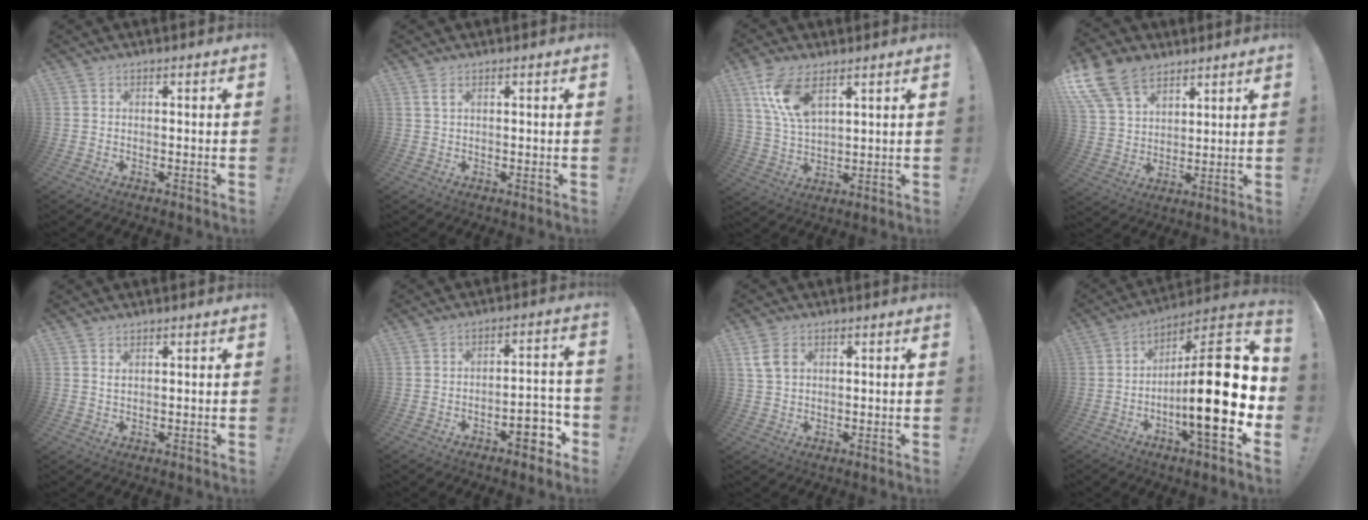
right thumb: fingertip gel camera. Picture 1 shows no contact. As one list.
[{"total": 1.6, "force": [0.8, 0.3, 1.4], "torque": [-0.023, -0.002, 0.012]}, {"total": 11.8, "force": [6.3, 5.6, 8.3], "torque": [-0.173, -0.017, 0.117]}, {"total": 15.3, "force": [9.5, 9.6, 7.2], "torque": [-0.149, -0.050, 0.184]}, {"total": 1.5, "force": [1.2, 0.7, 0.7], "torque": [0.001, -0.006, 0.018]}, {"total": 8.7, "force": [-5.0, 3.5, 6.1], "torque": [-0.065, 0.028, -0.085]}, {"total": 5.6, "force": [1.9, 3.7, 3.7], "torque": [-0.065, -0.002, 0.037]}, {"total": 25.3, "force": [-3.7, 6.1, 24.2], "torque": [-0.397, 0.019, -0.061]}]